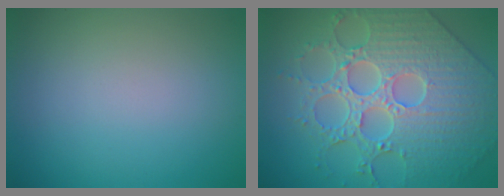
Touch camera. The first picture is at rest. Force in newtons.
{"total": 7.1, "press": 6.3, "slide": 3.3}